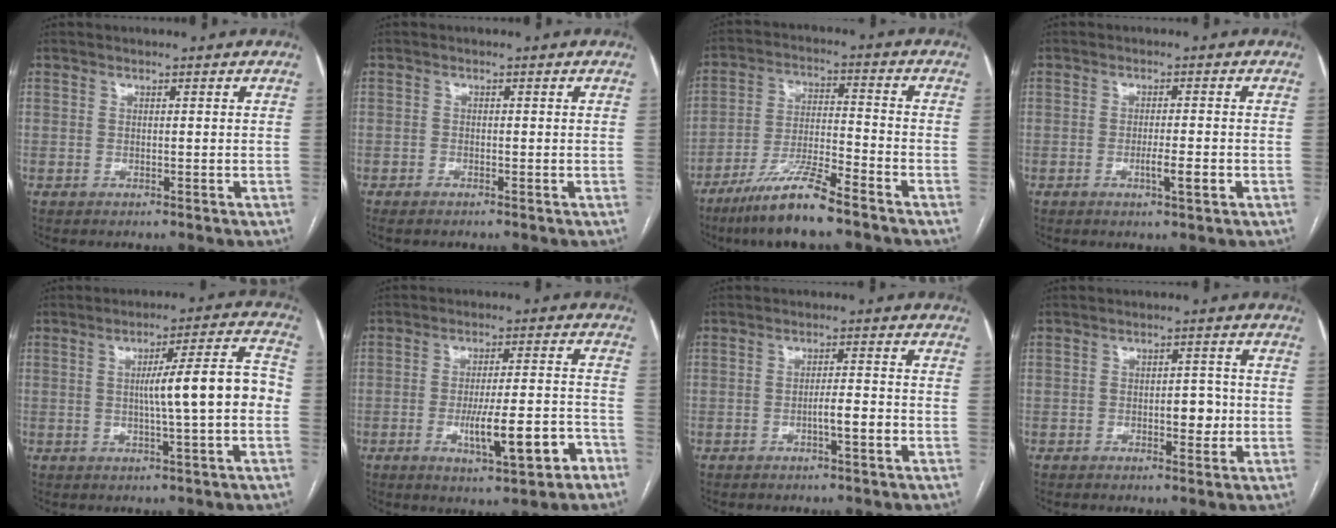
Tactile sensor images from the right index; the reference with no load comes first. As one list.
[{"total": 1.1, "force": [-0.9, 0.4, 0.5], "torque": [-0.012, -0.001, -0.011]}, {"total": 11.1, "force": [-8.2, 0.8, 7.5], "torque": [-0.144, -0.023, -0.151]}, {"total": 3.4, "force": [-1.2, 0.2, 3.2], "torque": [-0.052, -0.003, -0.018]}, {"total": 10.4, "force": [-0.6, 0.3, 10.4], "torque": [-0.149, 0.024, -0.011]}, {"total": 10.3, "force": [-4.4, 1.7, 9.2], "torque": [-0.142, 0.003, -0.059]}, {"total": 3.3, "force": [-1.3, 0.3, 3.0], "torque": [-0.046, 0.002, -0.021]}, {"total": 3.9, "force": [-0.8, 1.8, 3.4], "torque": [-0.042, 0.007, -0.007]}]